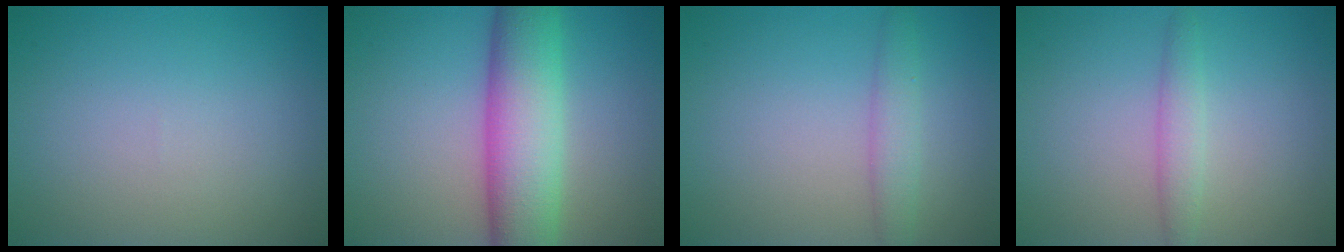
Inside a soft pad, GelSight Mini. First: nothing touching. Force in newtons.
{"total": 8.7, "press": 8.7, "slide": 0.6}
{"total": 2.2, "press": 2.2, "slide": 0.1}
{"total": 1.9, "press": 1.9, "slide": 0.0}